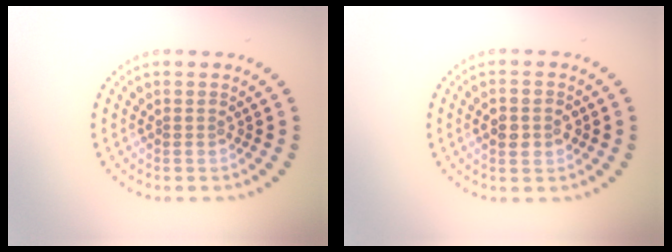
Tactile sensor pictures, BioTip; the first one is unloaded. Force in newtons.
{"total": 3.0, "press": 3.0, "slide": 0.2}